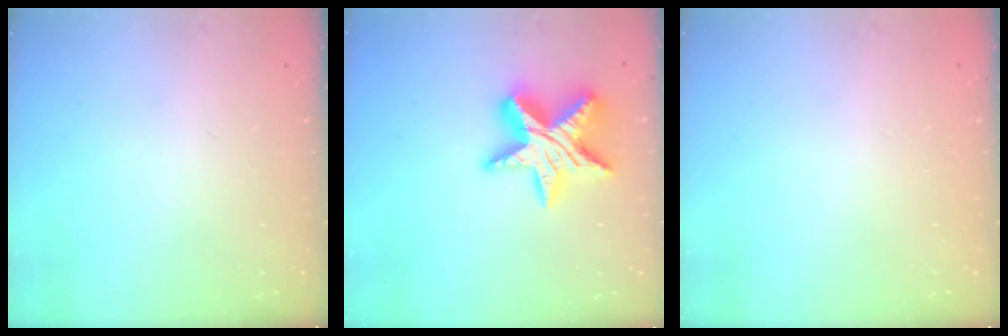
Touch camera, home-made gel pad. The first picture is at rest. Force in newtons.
{"total": 17.2, "press": 17.2, "slide": 1.2}
{"total": 0.0}